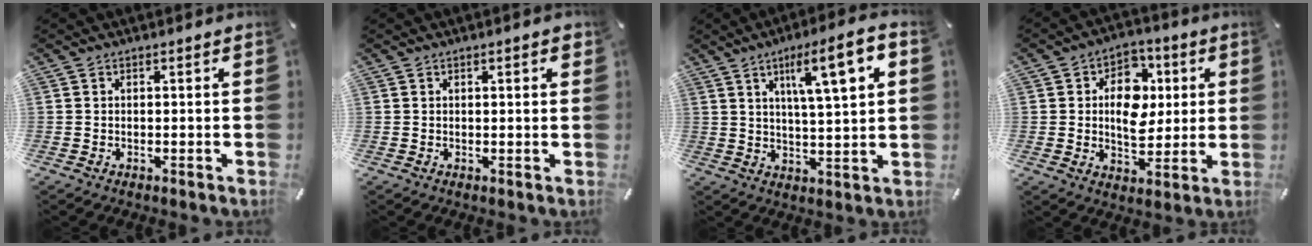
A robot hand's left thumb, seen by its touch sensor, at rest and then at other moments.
{"total": 1.2, "force": [0.6, 0.4, 1.0], "torque": [-0.012, -0.001, 0.007]}
{"total": 12.0, "force": [5.3, 2.3, 10.5], "torque": [-0.166, -0.013, 0.080]}
{"total": 11.5, "force": [1.2, 8.8, 7.3], "torque": [-0.094, 0.007, 0.020]}